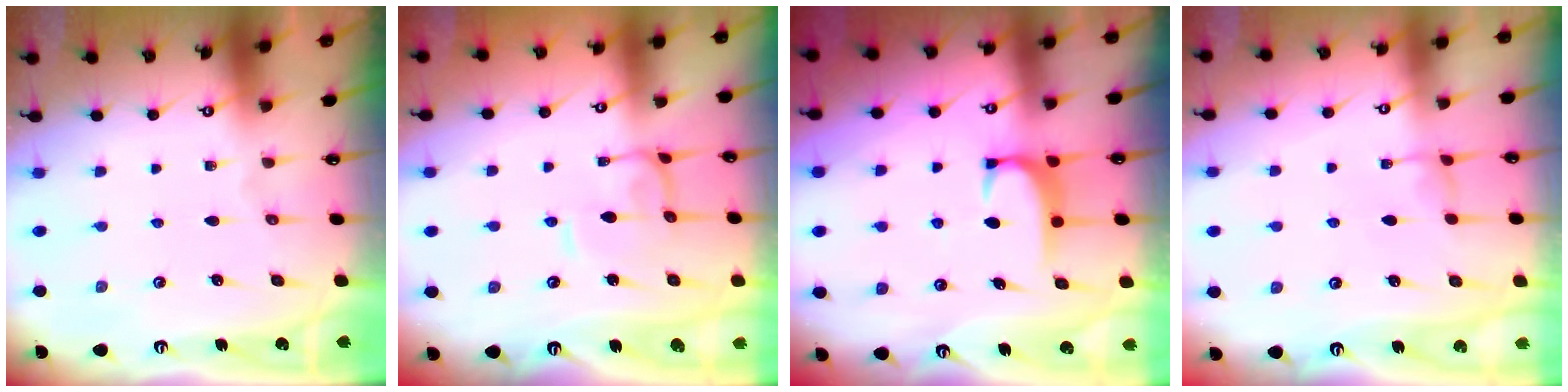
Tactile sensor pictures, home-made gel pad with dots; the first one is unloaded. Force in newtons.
{"total": 0.8, "press": 0.8, "slide": 0.4}
{"total": 1.9, "press": 1.9, "slide": 0.5}
{"total": 2.1, "press": 2.1, "slide": 0.3}